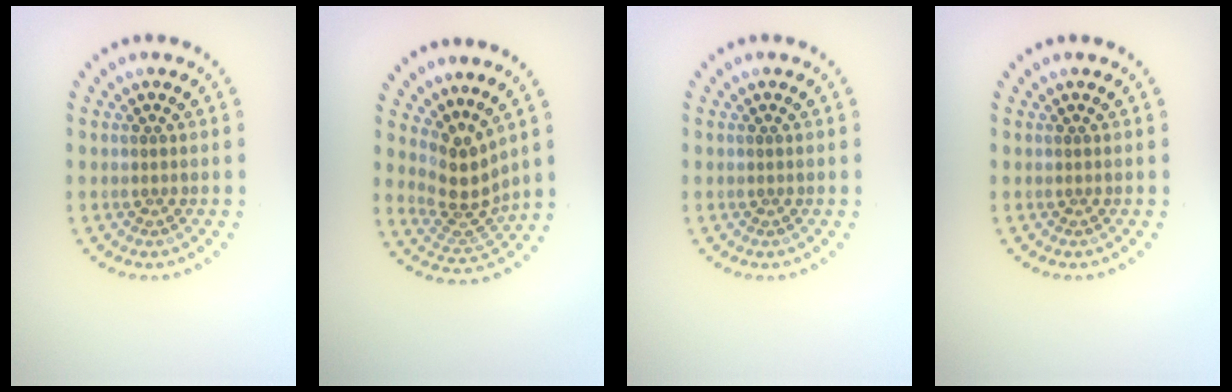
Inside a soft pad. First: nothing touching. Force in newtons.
{"total": 3.6, "press": 2.6, "slide": 2.4}
{"total": 0.0}
{"total": 0.0}